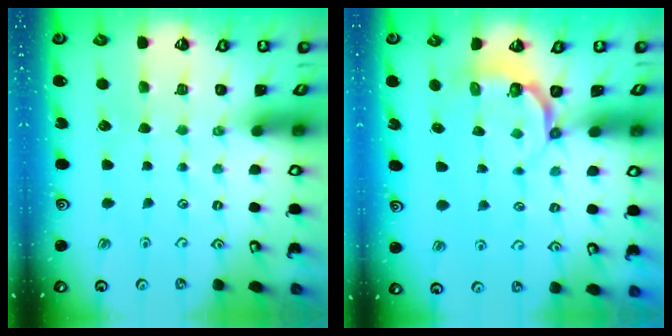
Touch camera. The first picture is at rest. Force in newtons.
{"total": 4.9, "press": 3.8, "slide": 3.0}